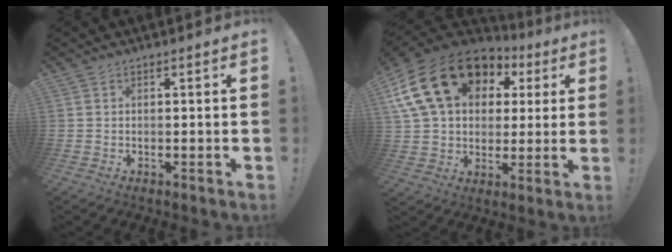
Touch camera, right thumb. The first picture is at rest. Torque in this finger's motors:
{"motor_torque": [1.50, 1.71, 2.44, 0.33, 0.19]}